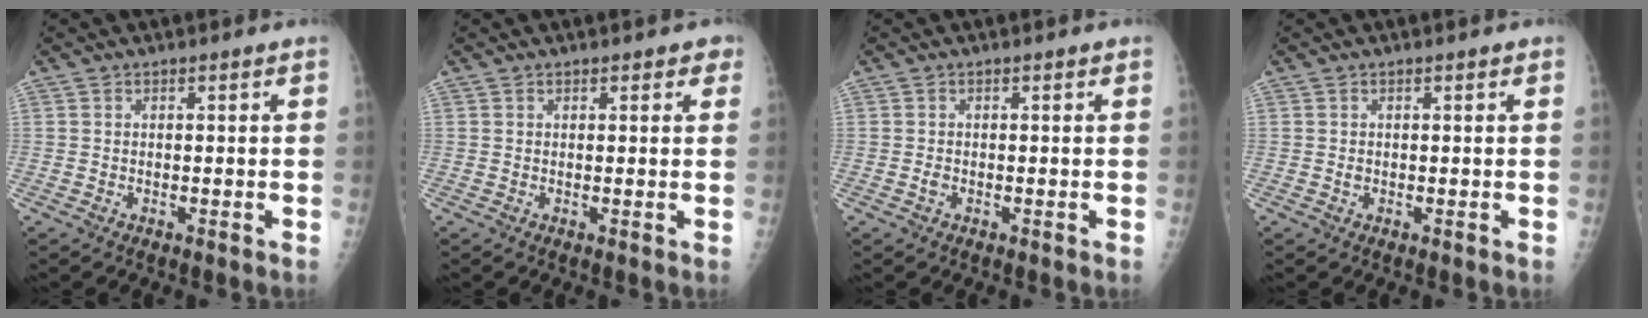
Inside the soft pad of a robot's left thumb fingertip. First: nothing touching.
{"total": 1.8, "force": [1.2, 1.1, 0.9], "torque": [0.010, -0.002, 0.008]}
{"total": 0.8, "force": [-0.2, 0.6, 0.5], "torque": [-0.007, 0.000, -0.004]}
{"total": 0.6, "force": [0.1, 0.5, 0.3], "torque": [-0.001, 0.001, 0.001]}